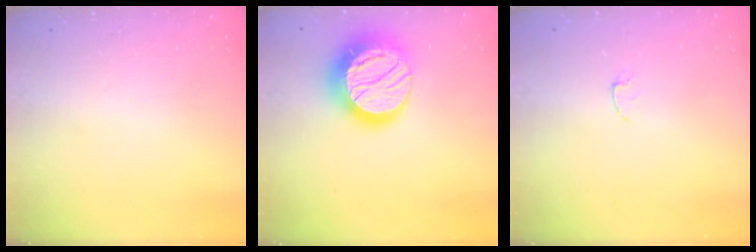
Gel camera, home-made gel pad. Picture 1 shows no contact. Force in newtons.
{"total": 21.6, "press": 21.6, "slide": 1.6}
{"total": 2.9, "press": 2.9, "slide": 0.3}